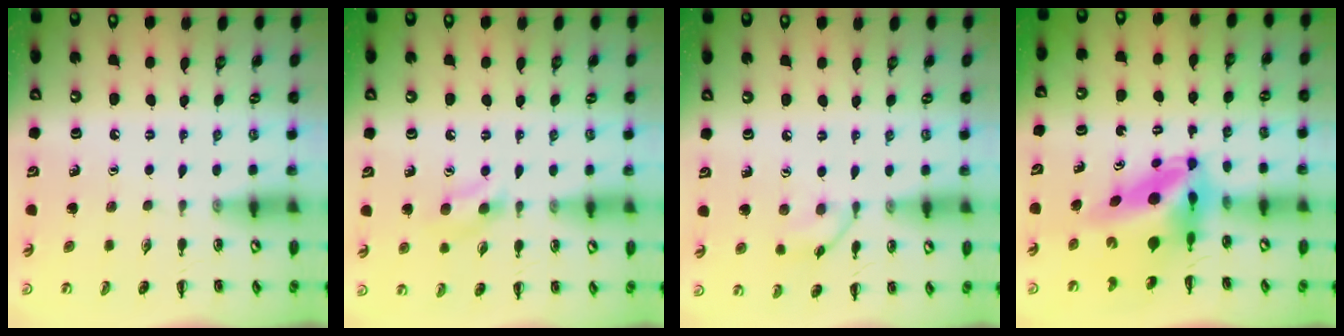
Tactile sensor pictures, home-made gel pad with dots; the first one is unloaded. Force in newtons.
{"total": 5.8, "press": 5.5, "slide": 1.6}
{"total": 6.8, "press": 6.7, "slide": 1.2}
{"total": 6.7, "press": 6.4, "slide": 2.0}